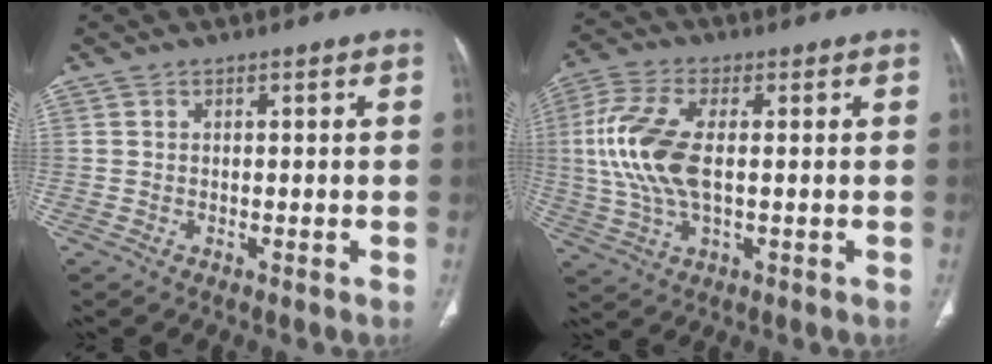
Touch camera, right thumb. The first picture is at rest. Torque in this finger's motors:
{"motor_torque": [-0.47, 1.21, 1.58, 0.05, 0.19]}